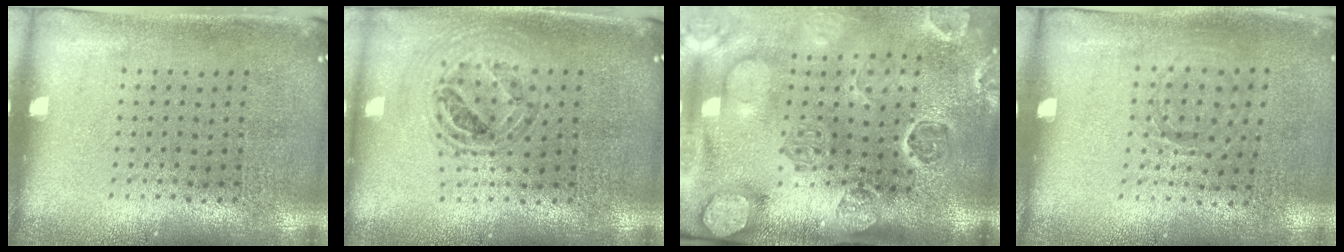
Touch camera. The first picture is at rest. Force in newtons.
{"total": 0.9, "press": 0.9, "slide": 0.1}
{"total": 4.5, "press": 3.4, "slide": 2.9}
{"total": 0.9, "press": 0.8, "slide": 0.3}